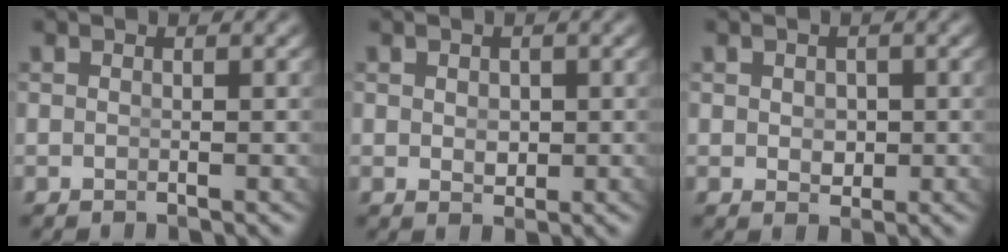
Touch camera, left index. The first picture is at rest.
{"total": 1.1, "force": [0.1, 0.7, 0.9], "torque": [-0.017, -0.014, 0.012]}
{"total": 1.4, "force": [0.1, 1.0, 0.9], "torque": [-0.017, -0.014, 0.012]}